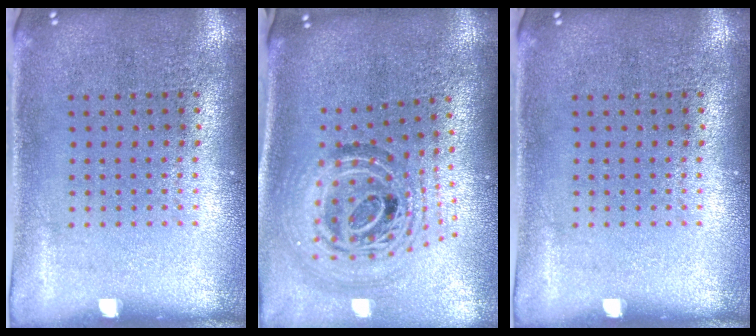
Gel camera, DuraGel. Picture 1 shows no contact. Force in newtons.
{"total": 1.9, "press": 1.5, "slide": 1.0}
{"total": 0.0}